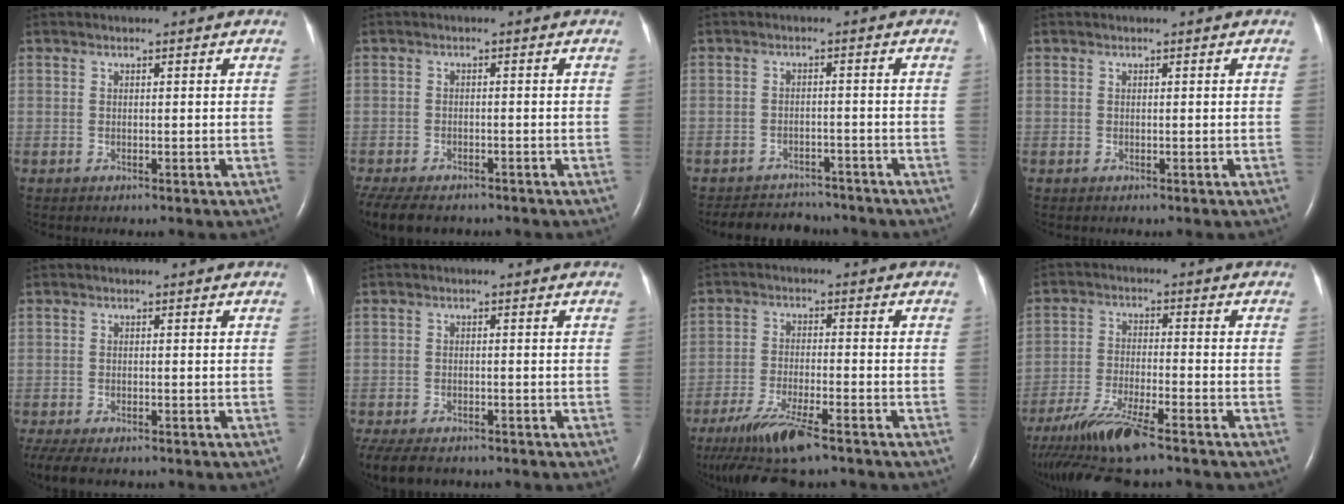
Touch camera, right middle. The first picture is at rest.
{"total": 11.8, "force": [-8.8, 5.4, 5.6], "torque": [-0.137, -0.016, -0.123]}
{"total": 7.8, "force": [-7.3, 2.5, 1.0], "torque": [-0.017, 0.004, -0.099]}
{"total": 0.0}
{"total": 7.9, "force": [-6.0, 3.0, 4.3], "torque": [-0.091, -0.012, -0.093]}
{"total": 9.4, "force": [-7.3, 3.8, 4.5], "torque": [-0.099, -0.012, -0.109]}
{"total": 10.6, "force": [-7.9, 1.2, 7.1], "torque": [-0.135, -0.030, -0.136]}
{"total": 12.1, "force": [-9.6, 0.6, 7.3], "torque": [-0.141, -0.030, -0.166]}